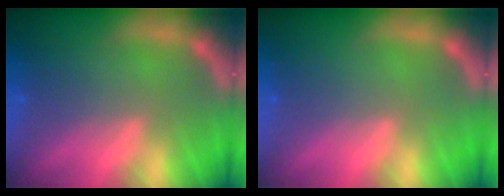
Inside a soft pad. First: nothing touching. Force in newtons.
{"total": 0.0}